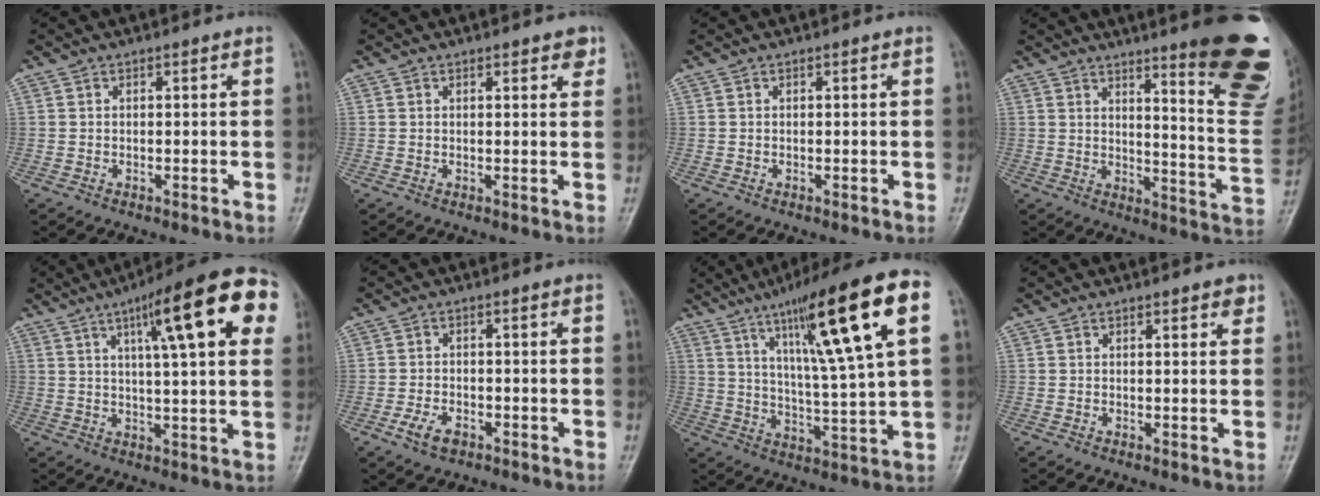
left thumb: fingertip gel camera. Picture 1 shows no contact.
{"total": 2.5, "force": [1.6, 1.0, 1.6], "torque": [-0.008, -0.006, 0.017]}
{"total": 0.0}
{"total": 21.6, "force": [12.9, 4.0, 16.8], "torque": [-0.179, -0.087, 0.162]}
{"total": 20.0, "force": [7.8, 4.6, 17.9], "torque": [-0.226, 0.006, 0.102]}
{"total": 4.0, "force": [-2.2, 2.2, 2.5], "torque": [-0.049, 0.010, -0.039]}
{"total": 21.1, "force": [8.6, 2.5, 19.0], "torque": [-0.291, -0.011, 0.135]}
{"total": 2.1, "force": [1.4, 0.8, 1.4], "torque": [-0.011, -0.005, 0.015]}